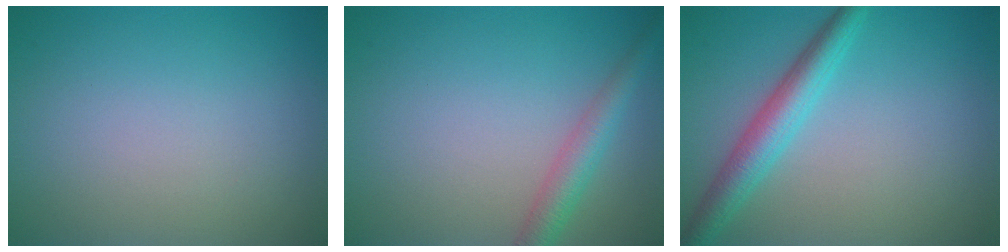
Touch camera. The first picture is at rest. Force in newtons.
{"total": 2.9, "press": 2.9, "slide": 0.0}
{"total": 3.9, "press": 3.9, "slide": 0.0}